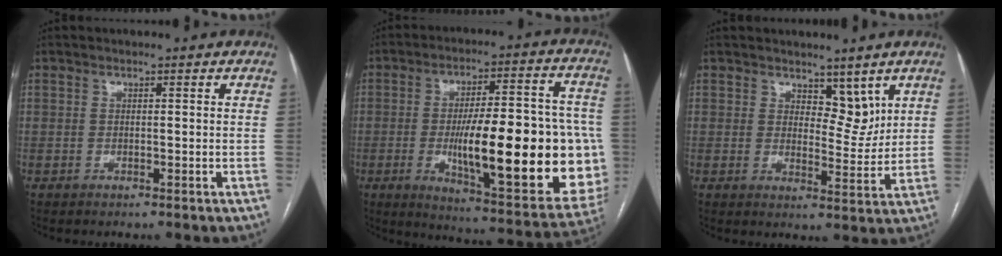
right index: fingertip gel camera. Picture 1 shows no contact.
{"total": 27.6, "force": [-4.2, 6.1, 26.6], "torque": [-0.315, 0.003, -0.045]}
{"total": 4.8, "force": [3.2, 2.5, 2.5], "torque": [-0.027, -0.008, 0.053]}